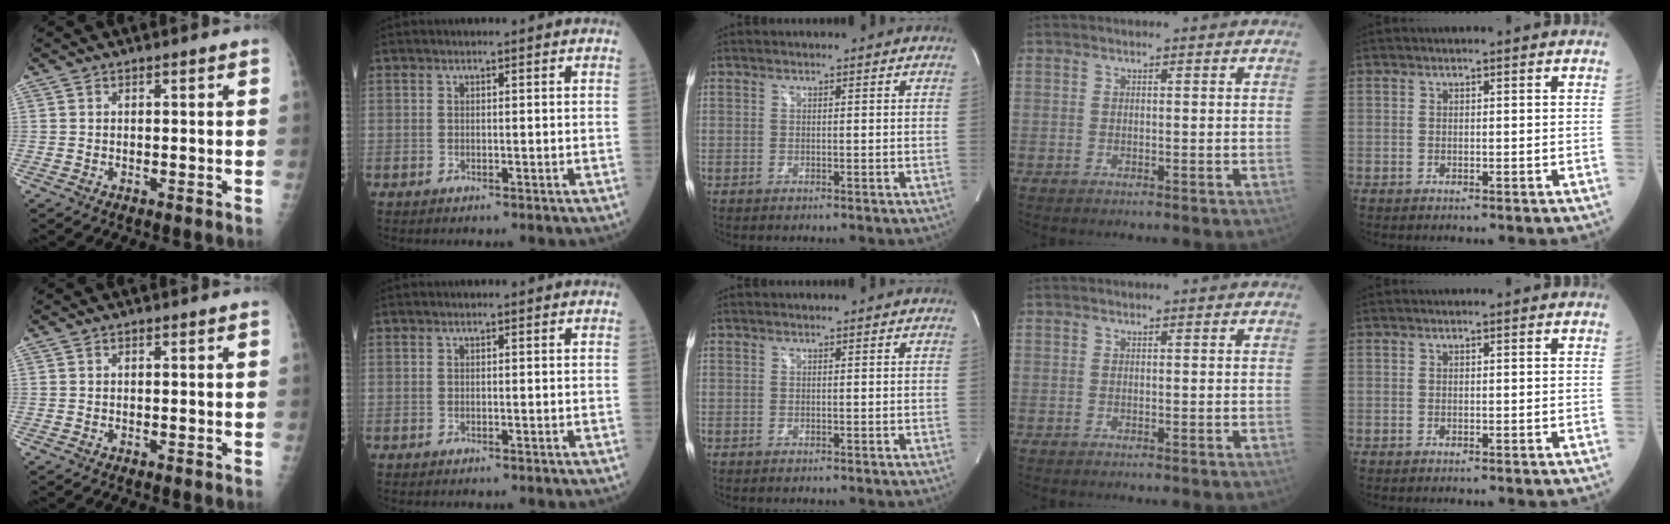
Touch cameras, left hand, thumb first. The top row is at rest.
{}